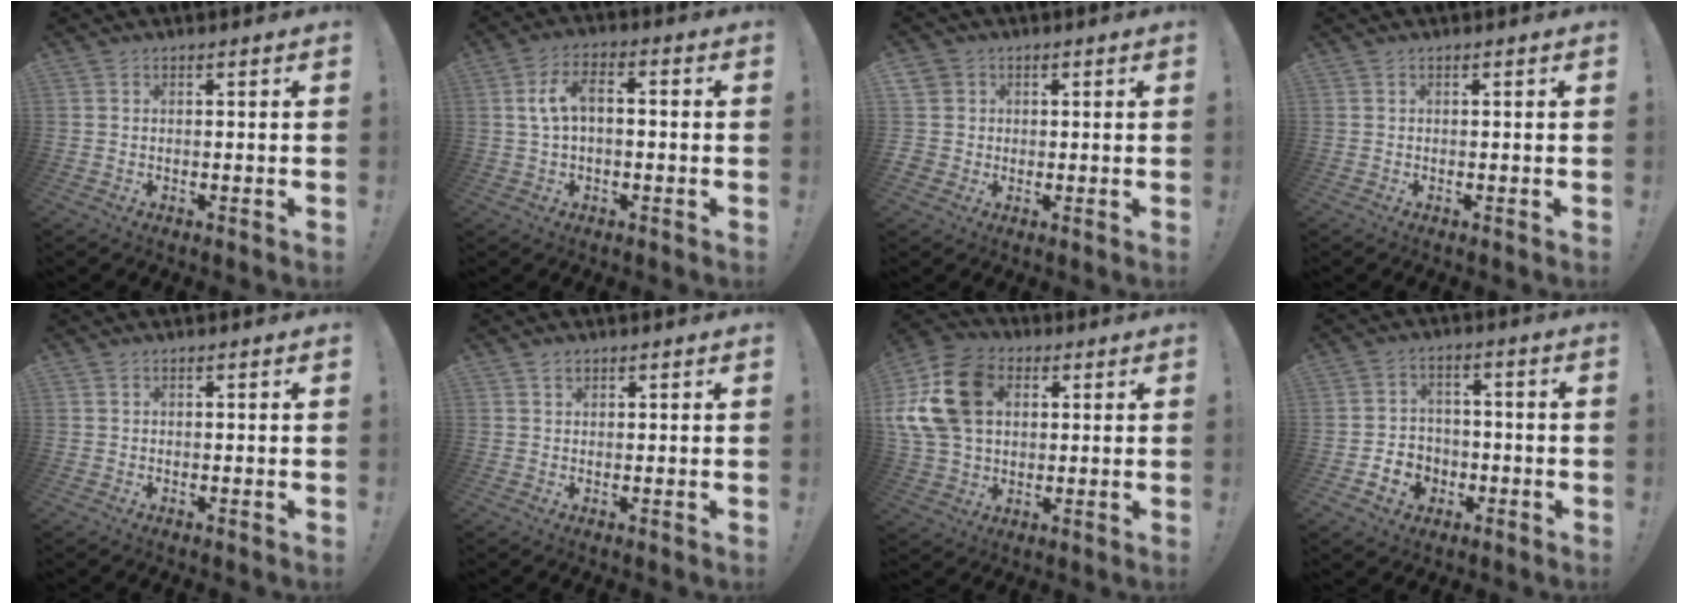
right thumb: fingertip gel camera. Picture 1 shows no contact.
{"total": 7.8, "force": [0.3, 4.6, 6.3], "torque": [-0.125, 0.012, 0.007]}
{"total": 4.3, "force": [0.7, 4.2, 0.9], "torque": [-0.019, -0.002, 0.013]}
{"total": 0.0}
{"total": 0.0}
{"total": 1.2, "force": [0.9, 0.7, 0.4], "torque": [-0.003, -0.003, 0.017]}
{"total": 20.8, "force": [5.1, 15.4, 12.9], "torque": [-0.247, -0.007, 0.102]}
{"total": 6.7, "force": [-1.4, 5.0, 4.2], "torque": [-0.051, 0.002, -0.024]}